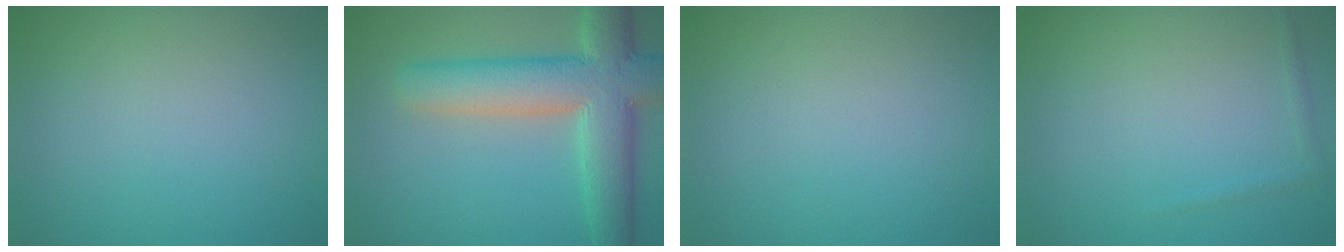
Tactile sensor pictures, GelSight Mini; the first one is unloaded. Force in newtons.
{"total": 9.0, "press": 9.0, "slide": 0.8}
{"total": 0.0}
{"total": 0.6, "press": 0.6, "slide": 0.1}